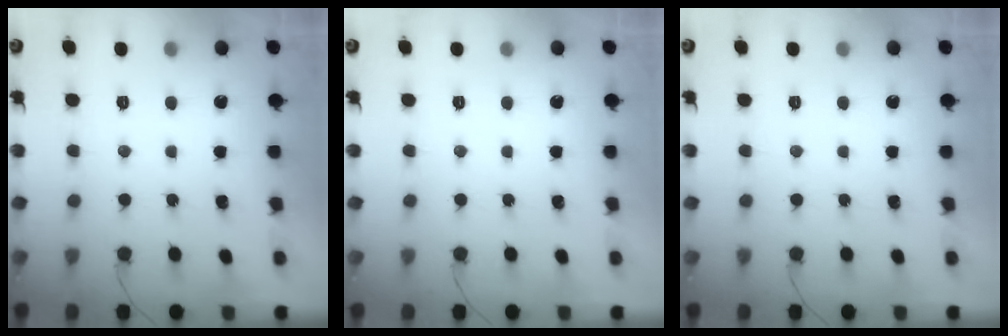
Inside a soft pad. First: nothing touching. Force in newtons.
{"total": 0.0}
{"total": 0.0}